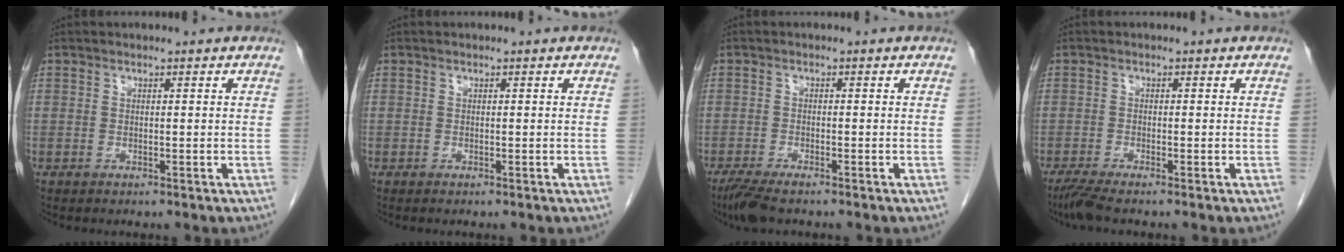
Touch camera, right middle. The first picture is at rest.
{"total": 0.0}
{"total": 4.3, "force": [-3.3, 0.8, 2.6], "torque": [-0.052, -0.012, -0.057]}
{"total": 2.7, "force": [-2.2, -0.1, 1.6], "torque": [-0.039, -0.008, -0.048]}